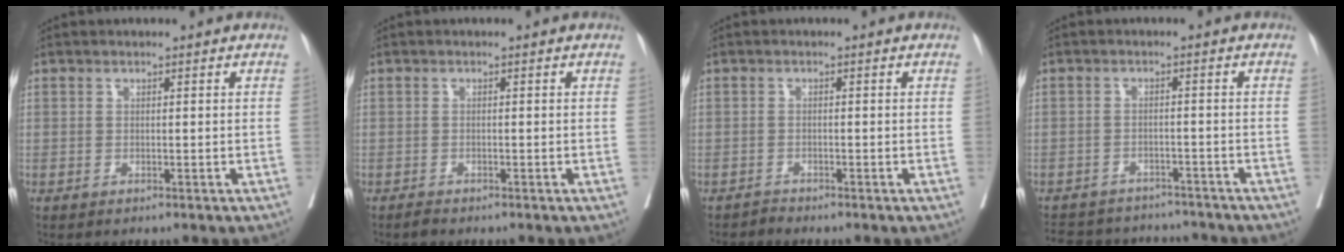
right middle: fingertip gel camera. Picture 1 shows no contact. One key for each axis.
{"total": 0.7, "fx": -0.6, "fy": 0.1, "fz": 0.1, "tx": -0.008, "ty": -0.002, "tz": -0.013}
{"total": 0.9, "fx": -0.8, "fy": -0.2, "fz": -0.4, "tx": 0.005, "ty": -0.006, "tz": -0.016}
{"total": 12.7, "fx": -11.7, "fy": 4.0, "fz": 3.0, "tx": -0.064, "ty": 0.012, "tz": -0.152}